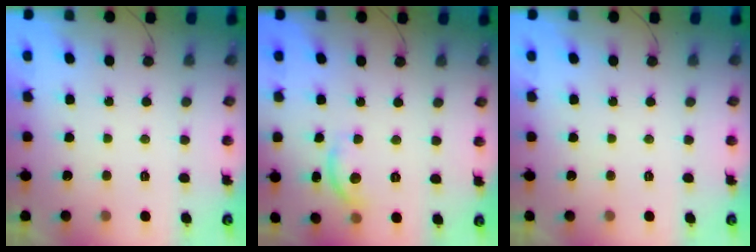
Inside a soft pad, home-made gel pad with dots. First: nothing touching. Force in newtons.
{"total": 9.0, "press": 9.0, "slide": 0.4}
{"total": 0.0}